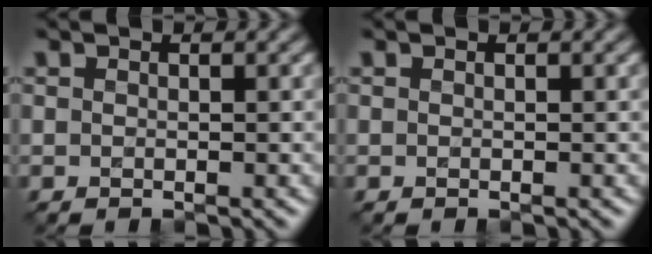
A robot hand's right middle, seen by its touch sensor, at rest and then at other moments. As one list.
[{"total": 0.0}]